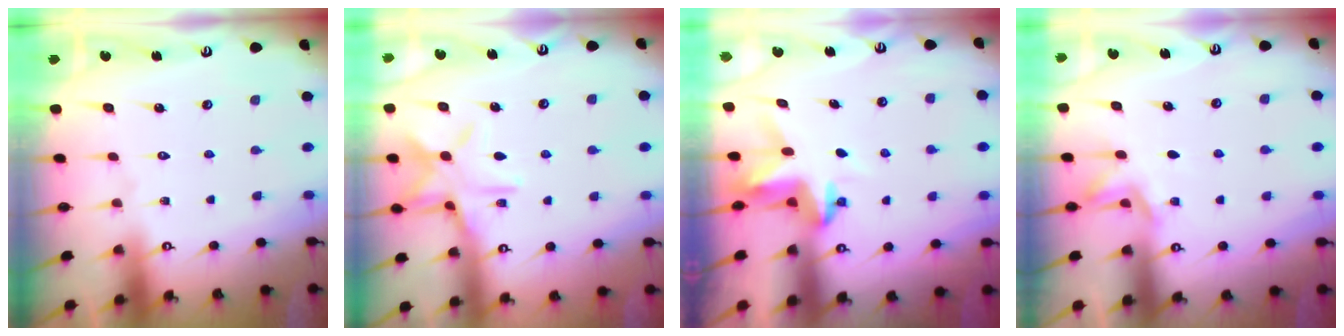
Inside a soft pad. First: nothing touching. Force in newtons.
{"total": 11.0, "press": 11.0, "slide": 0.7}
{"total": 3.7, "press": 3.7, "slide": 0.3}
{"total": 3.7, "press": 3.2, "slide": 1.8}